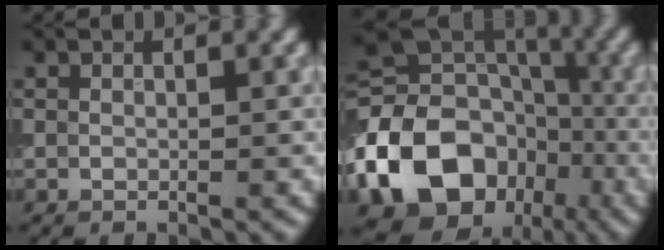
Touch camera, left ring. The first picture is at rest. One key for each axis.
{"total": 17.5, "fx": -6.3, "fy": 13.5, "fz": 9.1, "tx": -0.198, "ty": 0.006, "tz": -0.115}